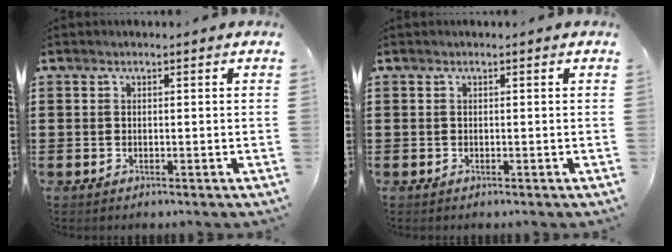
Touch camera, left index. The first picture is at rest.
{"total": 0.0}